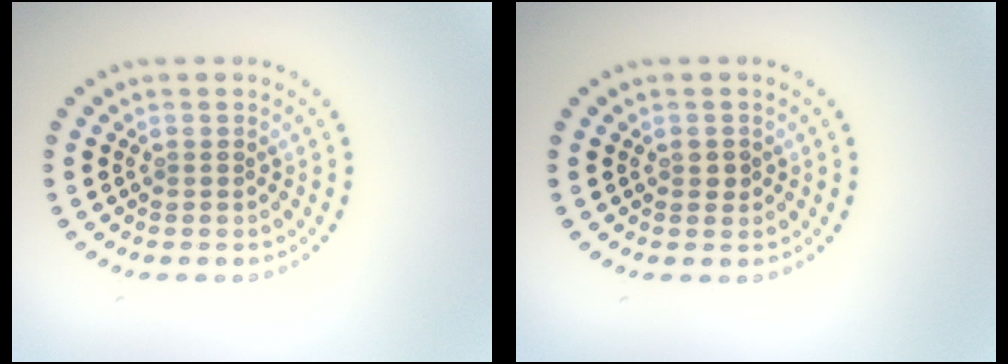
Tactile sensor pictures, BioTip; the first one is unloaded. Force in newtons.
{"total": 0.9, "press": 0.9, "slide": 0.3}